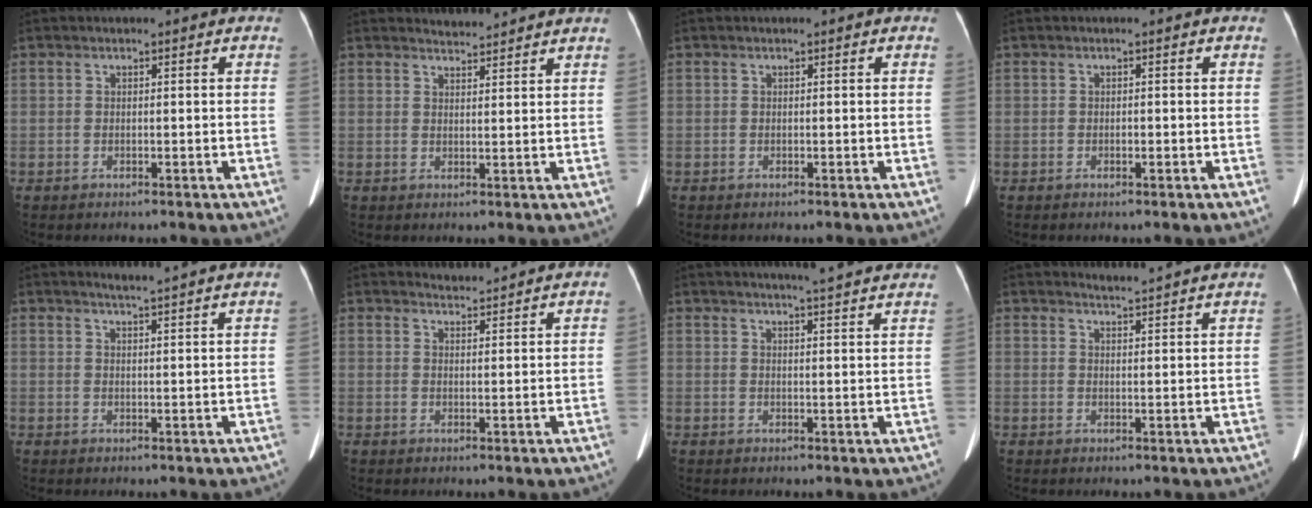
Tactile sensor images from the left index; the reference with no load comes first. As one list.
[{"total": 3.4, "force": [3.4, -0.3, 0.0], "torque": [-0.008, 0.005, 0.045]}, {"total": 0.0}, {"total": 0.5, "force": [-0.2, 0.2, 0.4], "torque": [-0.008, 0.001, -0.003]}, {"total": 8.4, "force": [7.7, -0.8, 3.3], "torque": [-0.046, 0.007, 0.083]}, {"total": 3.9, "force": [3.9, -0.4, 0.0], "torque": [-0.009, 0.004, 0.049]}, {"total": 9.0, "force": [8.0, 0.1, 4.2], "torque": [-0.056, 0.020, 0.084]}, {"total": 8.8, "force": [8.5, -0.7, 1.8], "torque": [-0.028, -0.009, 0.090]}]